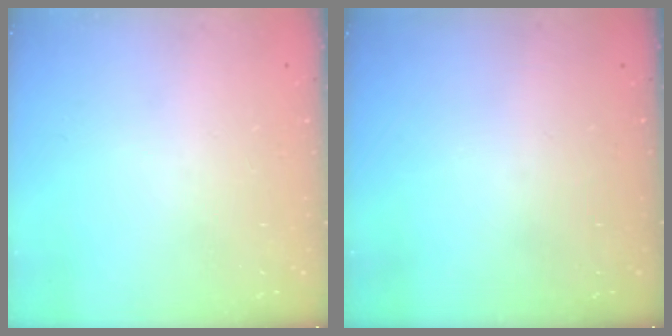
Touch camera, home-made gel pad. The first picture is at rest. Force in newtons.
{"total": 0.0}